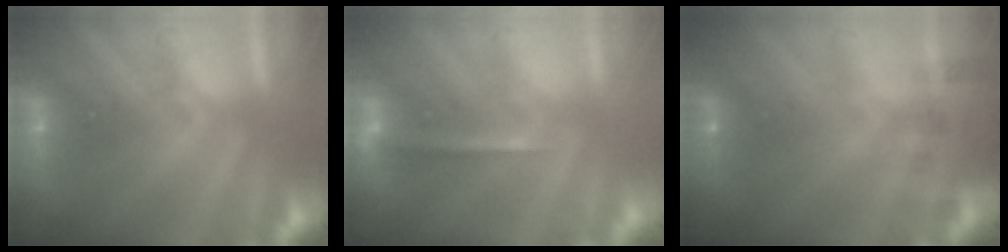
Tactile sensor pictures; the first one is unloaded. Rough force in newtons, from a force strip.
{"total": 1.3}
{"total": 7.7}